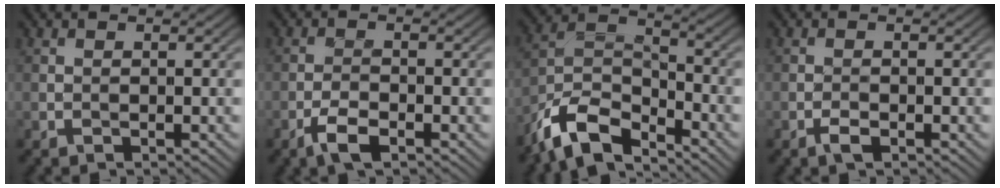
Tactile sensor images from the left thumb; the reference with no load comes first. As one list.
[{"total": 3.3, "force": [-2.0, 1.2, 2.3], "torque": [-0.048, -0.001, -0.045]}, {"total": 10.0, "force": [-7.8, 3.6, 5.1], "torque": [-0.102, -0.002, -0.169]}, {"total": 1.4, "force": [-0.8, 0.5, 0.9], "torque": [-0.018, 0.000, -0.019]}]